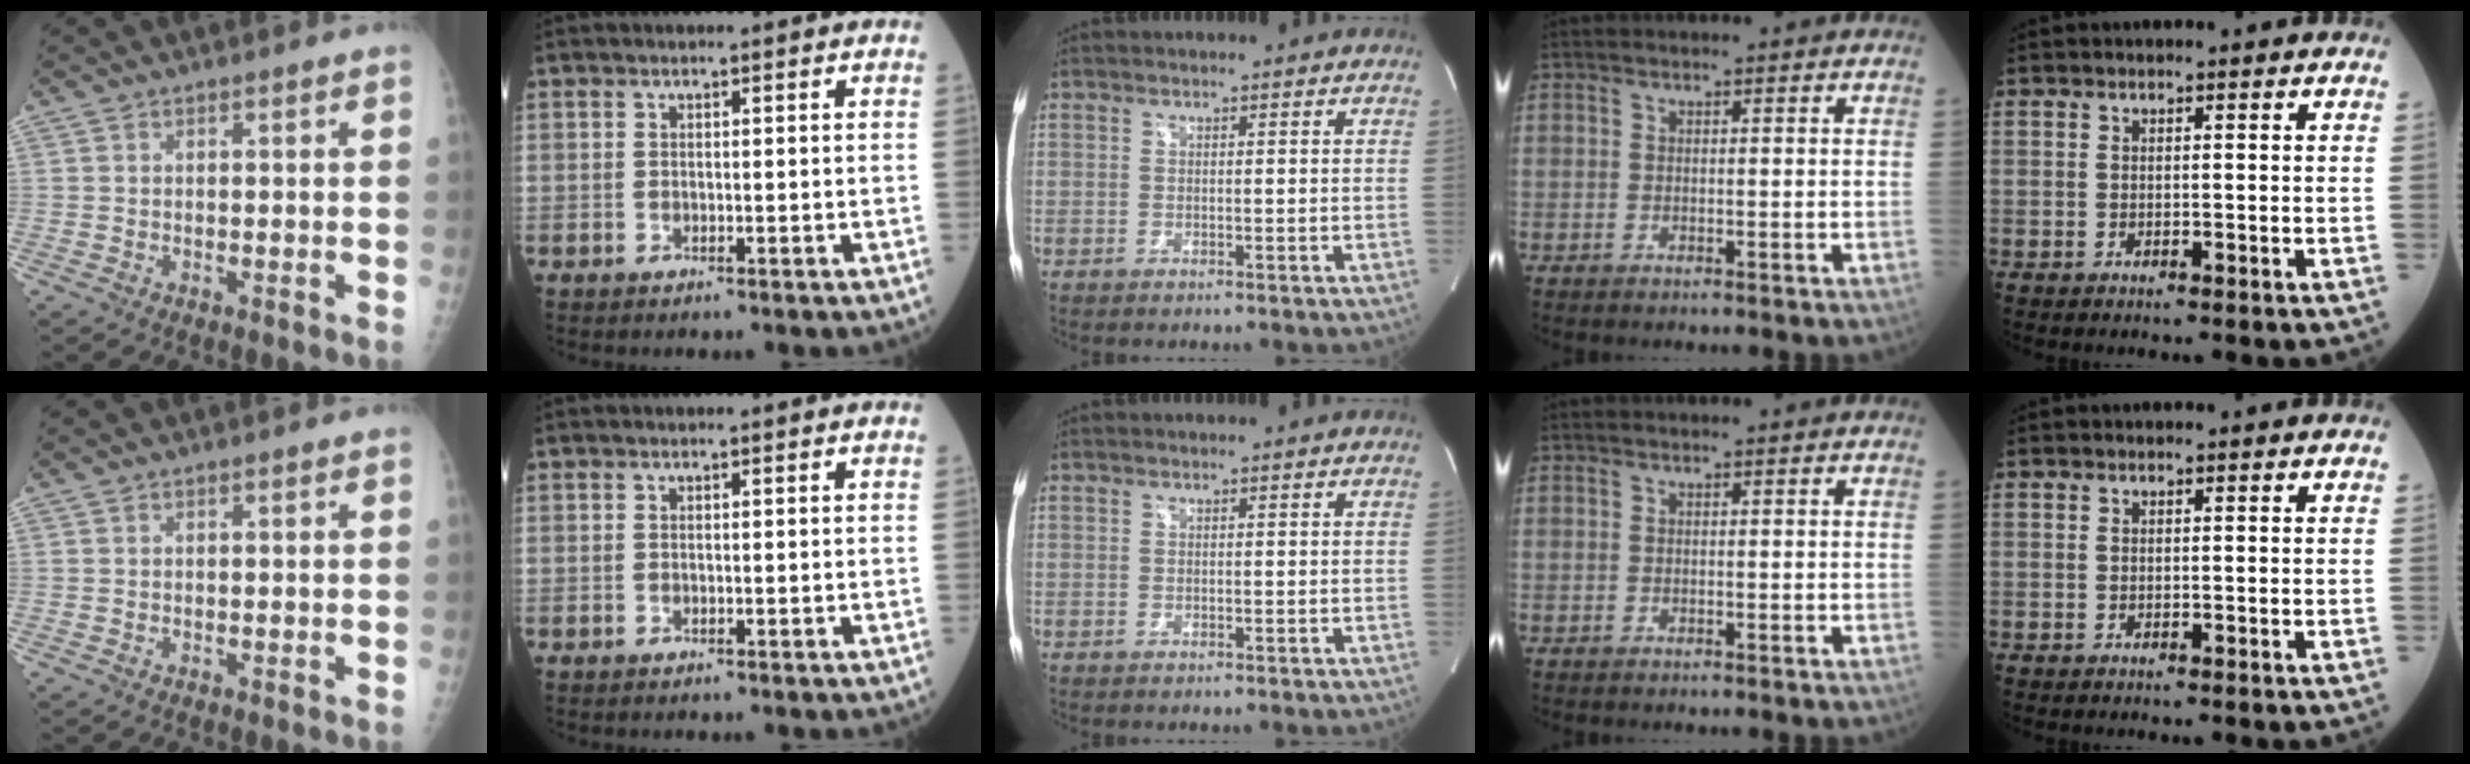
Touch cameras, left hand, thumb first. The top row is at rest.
{}